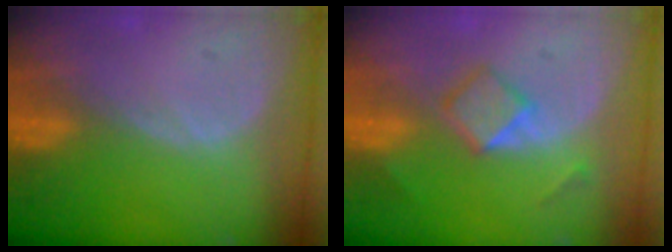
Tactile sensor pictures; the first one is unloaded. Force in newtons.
{"total": 4.3, "press": 4.3, "slide": 0.4}